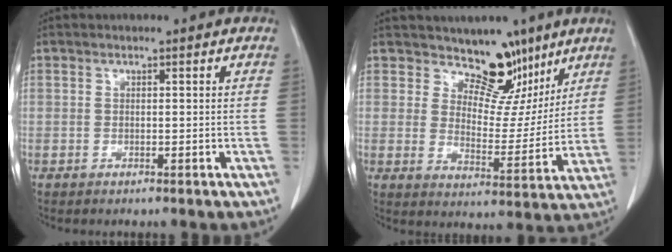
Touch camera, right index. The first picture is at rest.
{"total": 8.6, "force": [6.7, 4.4, 3.2], "torque": [-0.027, -0.012, 0.107]}